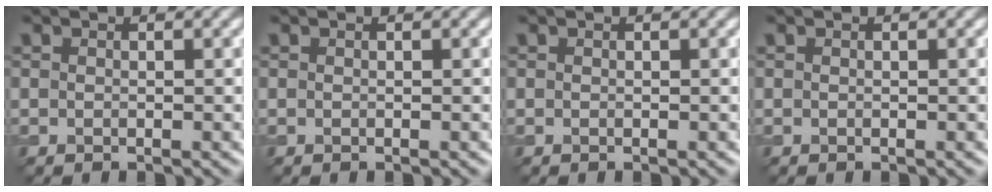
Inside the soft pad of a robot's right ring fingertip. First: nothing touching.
{"total": 0.0}
{"total": 0.0}
{"total": 0.0}